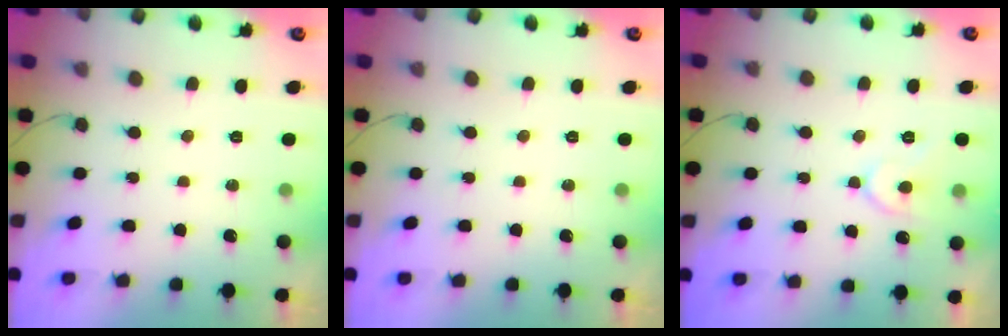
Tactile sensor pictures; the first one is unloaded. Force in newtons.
{"total": 0.0}
{"total": 7.7, "press": 7.6, "slide": 1.0}